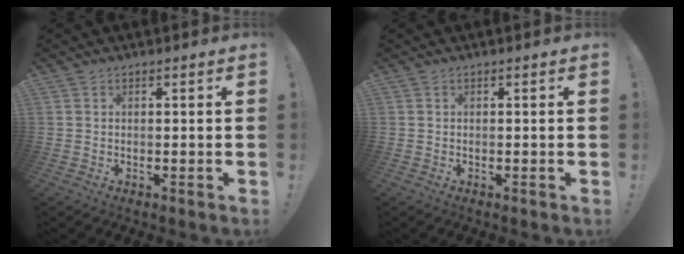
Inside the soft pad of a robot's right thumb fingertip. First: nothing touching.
{"total": 0.0}